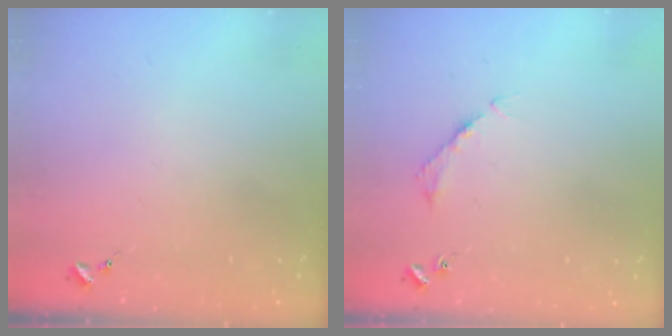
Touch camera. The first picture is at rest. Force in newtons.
{"total": 4.1, "press": 4.1, "slide": 0.3}